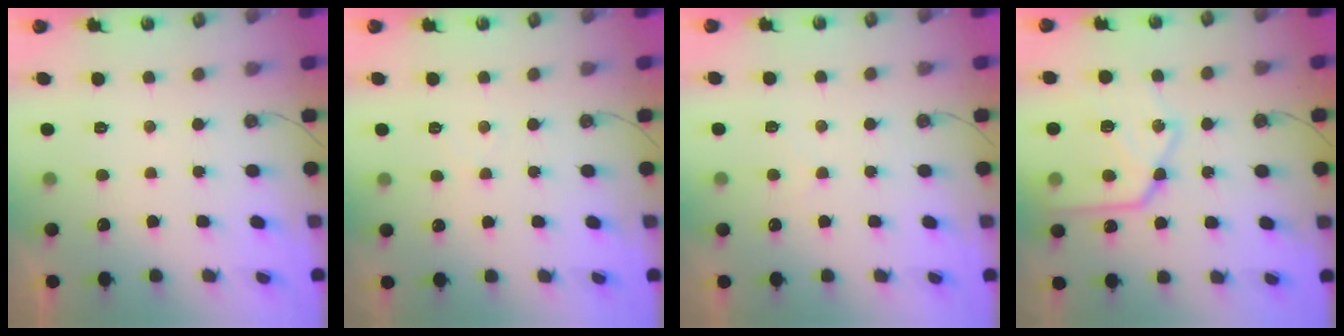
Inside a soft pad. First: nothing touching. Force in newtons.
{"total": 3.2, "press": 3.2, "slide": 0.6}
{"total": 3.9, "press": 3.9, "slide": 0.5}
{"total": 19.9, "press": 19.8, "slide": 2.0}